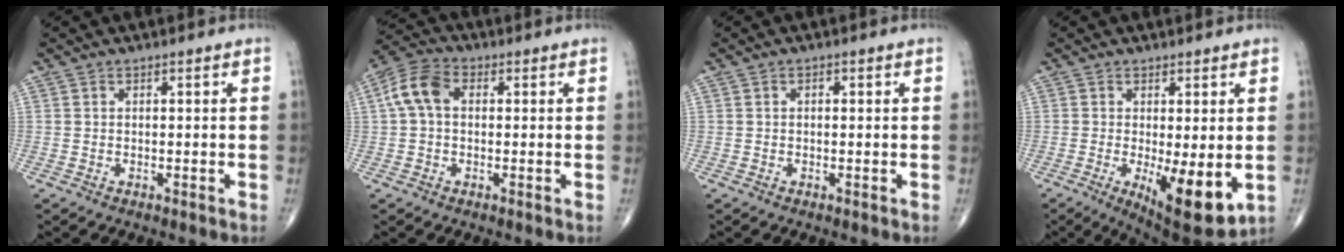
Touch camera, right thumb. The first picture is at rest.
{"total": 7.3, "force": [1.0, 4.8, 5.4], "torque": [-0.110, 0.025, 0.012]}
{"total": 0.8, "force": [0.1, 0.4, 0.7], "torque": [-0.013, 0.003, 0.001]}
{"total": 11.2, "force": [-2.2, 3.6, 10.4], "torque": [-0.150, -0.028, -0.024]}